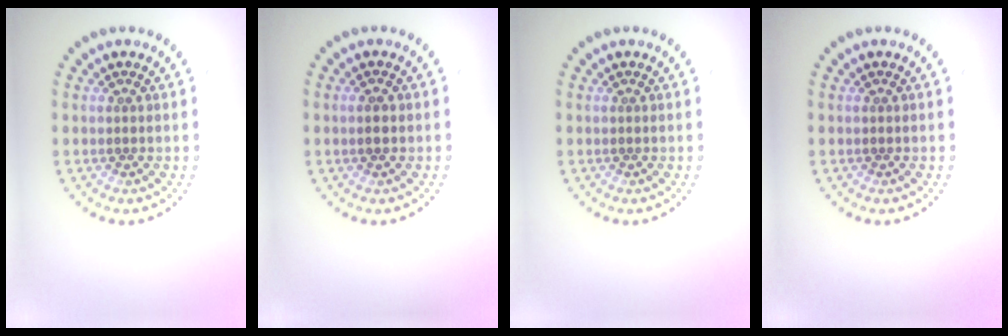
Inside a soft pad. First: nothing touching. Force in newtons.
{"total": 1.7, "press": 1.7, "slide": 0.0}
{"total": 0.0}
{"total": 0.0}